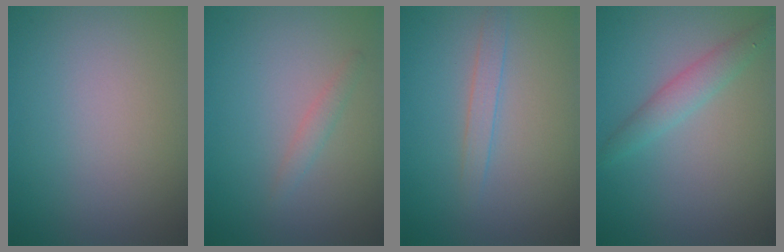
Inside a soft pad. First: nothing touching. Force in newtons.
{"total": 1.1, "press": 1.1, "slide": 0.2}
{"total": 1.4, "press": 1.4, "slide": 0.1}
{"total": 2.2, "press": 2.2, "slide": 0.1}